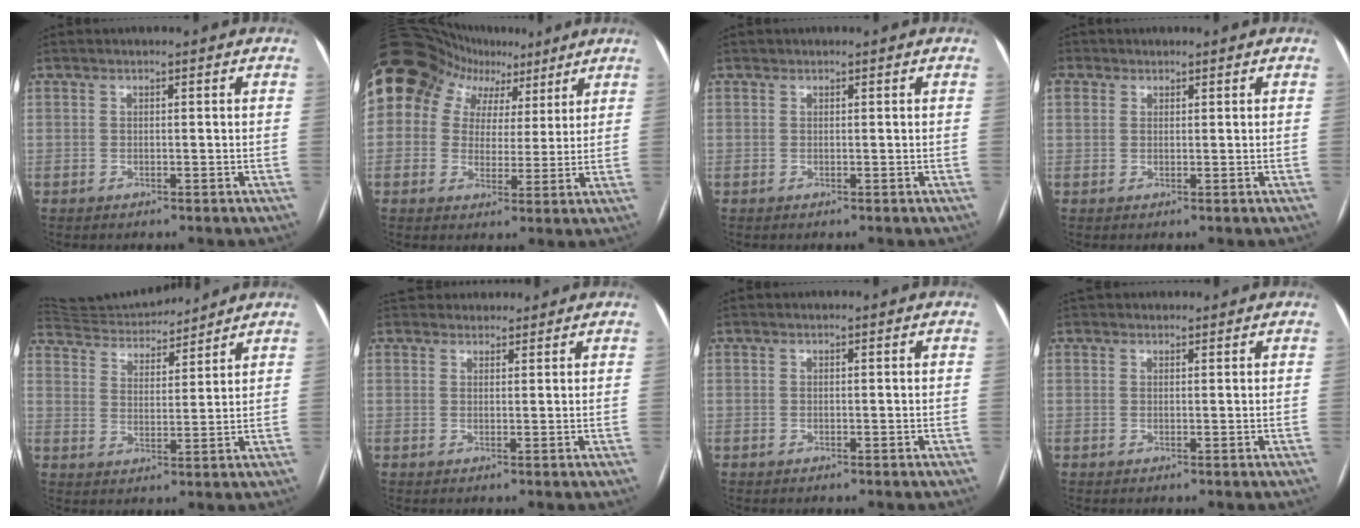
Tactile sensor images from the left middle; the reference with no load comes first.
{"total": 17.3, "force": [9.6, 13.1, 6.1], "torque": [-0.133, 0.077, 0.156]}
{"total": 0.0}
{"total": 3.4, "force": [1.6, 2.7, 1.3], "torque": [-0.035, 0.014, 0.035]}
{"total": 12.5, "force": [12.2, 1.8, 1.9], "torque": [-0.038, 0.021, 0.206]}
{"total": 5.2, "force": [4.9, 1.8, 0.5], "torque": [0.001, 0.030, 0.071]}
{"total": 0.0}
{"total": 2.6, "force": [2.4, 0.9, 0.4], "torque": [-0.003, 0.031, 0.037]}